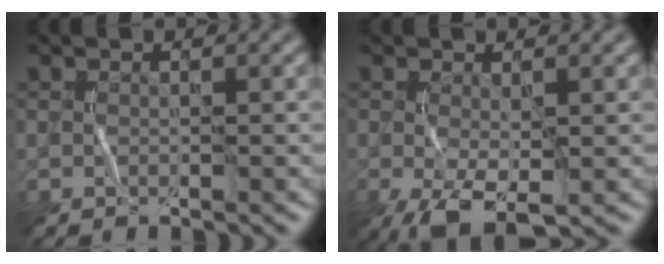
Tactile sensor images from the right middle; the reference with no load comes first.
{"total": 5.4, "force": [-1.9, 2.3, 4.5], "torque": [-0.104, -0.014, -0.033]}